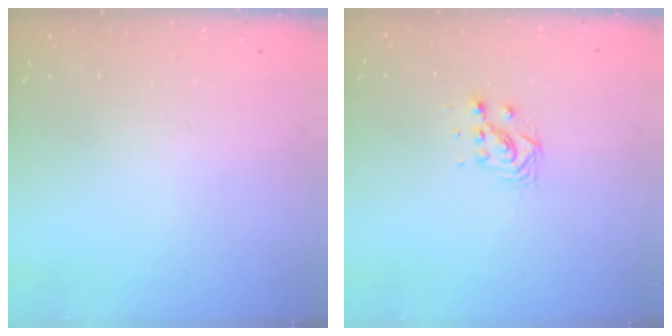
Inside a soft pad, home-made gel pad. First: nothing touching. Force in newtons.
{"total": 4.6, "press": 4.6, "slide": 0.2}